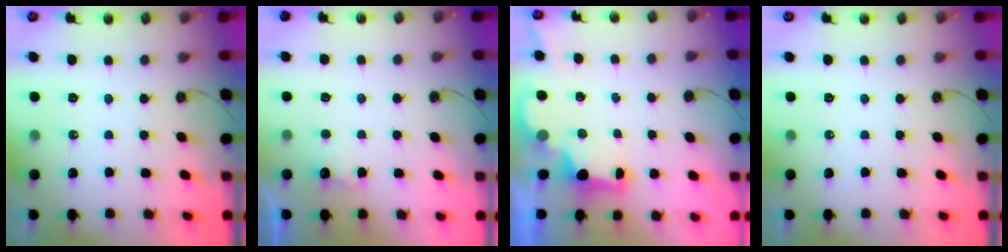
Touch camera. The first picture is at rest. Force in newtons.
{"total": 2.9, "press": 2.8, "slide": 0.9}
{"total": 2.3, "press": 2.2, "slide": 0.8}
{"total": 0.0}